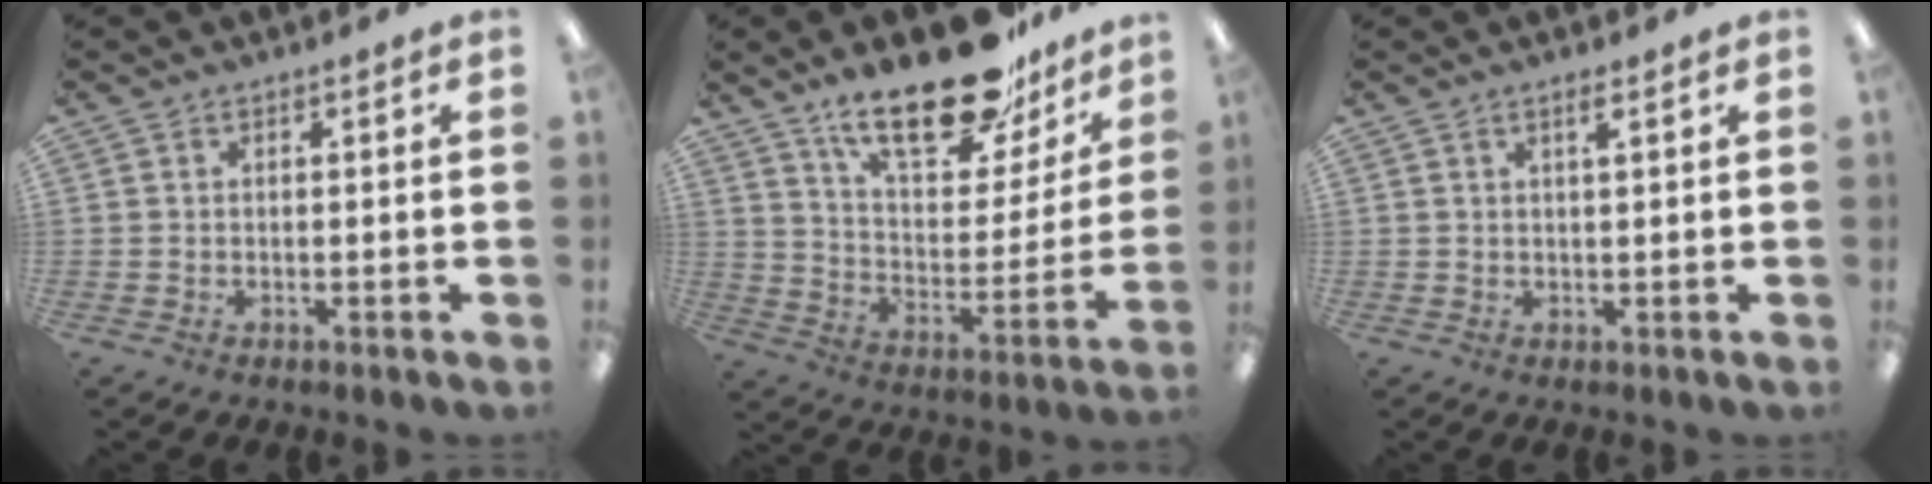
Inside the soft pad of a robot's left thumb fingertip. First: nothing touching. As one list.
[{"total": 24.7, "force": [17.4, 10.1, 14.4], "torque": [-0.218, -0.103, 0.295]}, {"total": 1.7, "force": [1.2, 0.1, 1.2], "torque": [-0.027, -0.001, 0.021]}]